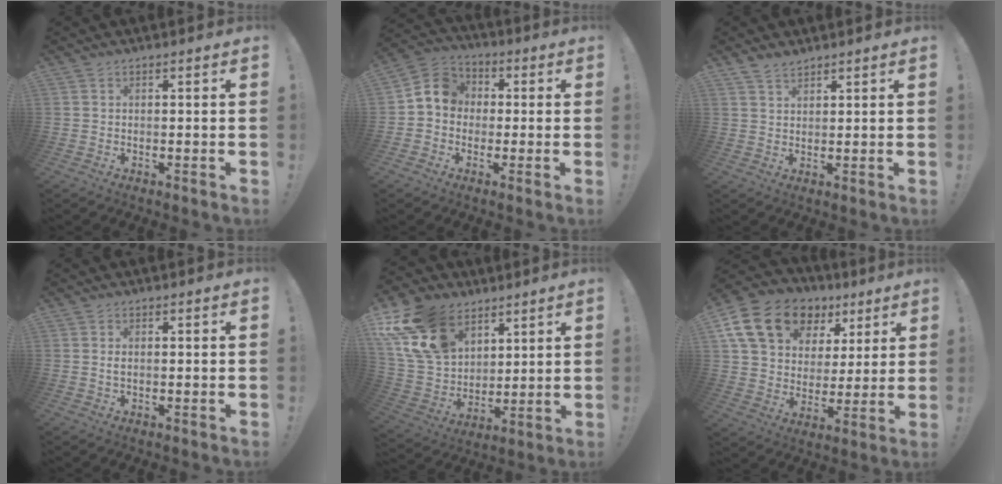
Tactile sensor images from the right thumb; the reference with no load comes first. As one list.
[{"total": 9.0, "force": [0.5, 7.9, 4.3], "torque": [-0.053, 0.018, 0.016]}, {"total": 3.4, "force": [3.0, 1.2, 1.0], "torque": [-0.015, -0.020, 0.056]}, {"total": 1.0, "force": [0.2, 0.5, 0.8], "torque": [-0.011, 0.000, 0.002]}, {"total": 20.1, "force": [11.2, 13.7, 9.5], "torque": [-0.190, -0.056, 0.222]}, {"total": 19.7, "force": [9.9, 13.7, 10.1], "torque": [-0.161, -0.043, 0.193]}]